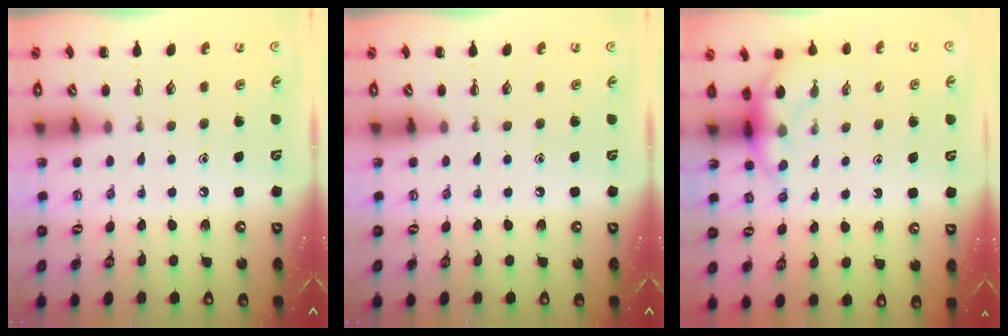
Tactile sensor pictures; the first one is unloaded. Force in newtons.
{"total": 0.0}
{"total": 4.3, "press": 4.3, "slide": 0.3}